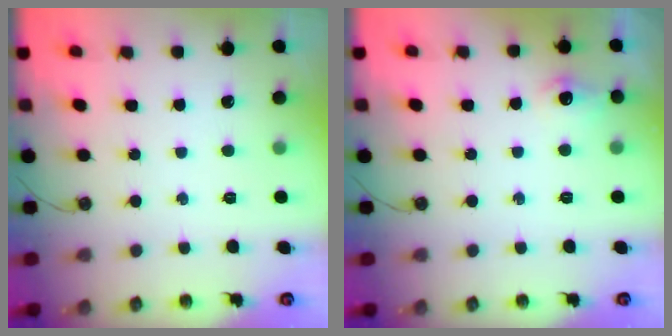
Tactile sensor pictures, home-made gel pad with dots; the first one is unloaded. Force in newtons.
{"total": 7.4, "press": 7.4, "slide": 0.8}